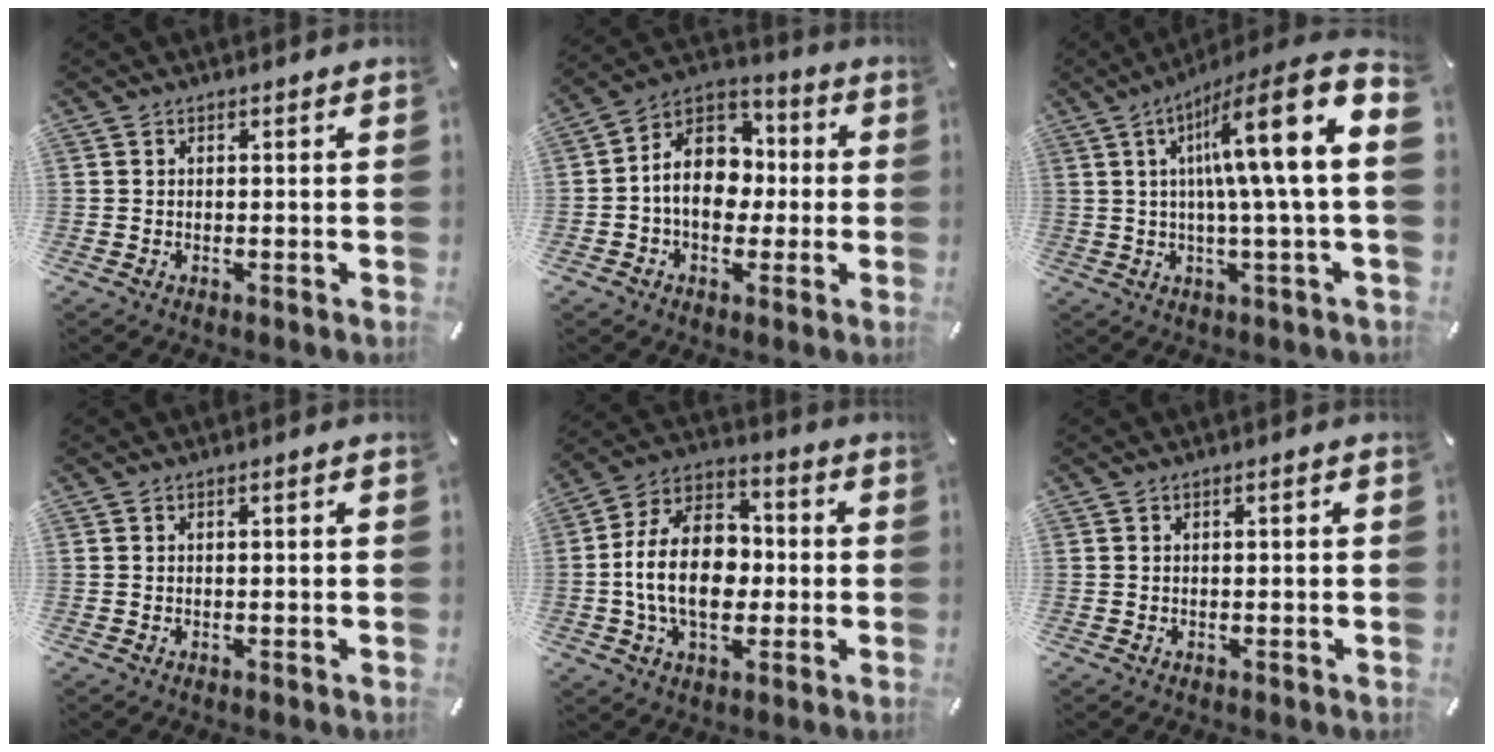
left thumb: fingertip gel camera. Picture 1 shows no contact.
{"total": 12.6, "force": [-1.3, 10.3, 7.1], "torque": [-0.143, 0.017, -0.022]}
{"total": 18.8, "force": [5.4, 1.6, 18.0], "torque": [-0.289, -0.040, 0.064]}
{"total": 0.8, "force": [-0.2, 0.2, 0.8], "torque": [-0.012, 0.000, -0.003]}
{"total": 16.1, "force": [-1.9, 11.3, 11.4], "torque": [-0.236, 0.014, -0.038]}
{"total": 1.1, "force": [-0.3, 0.3, 1.0], "torque": [-0.017, 0.002, -0.005]}